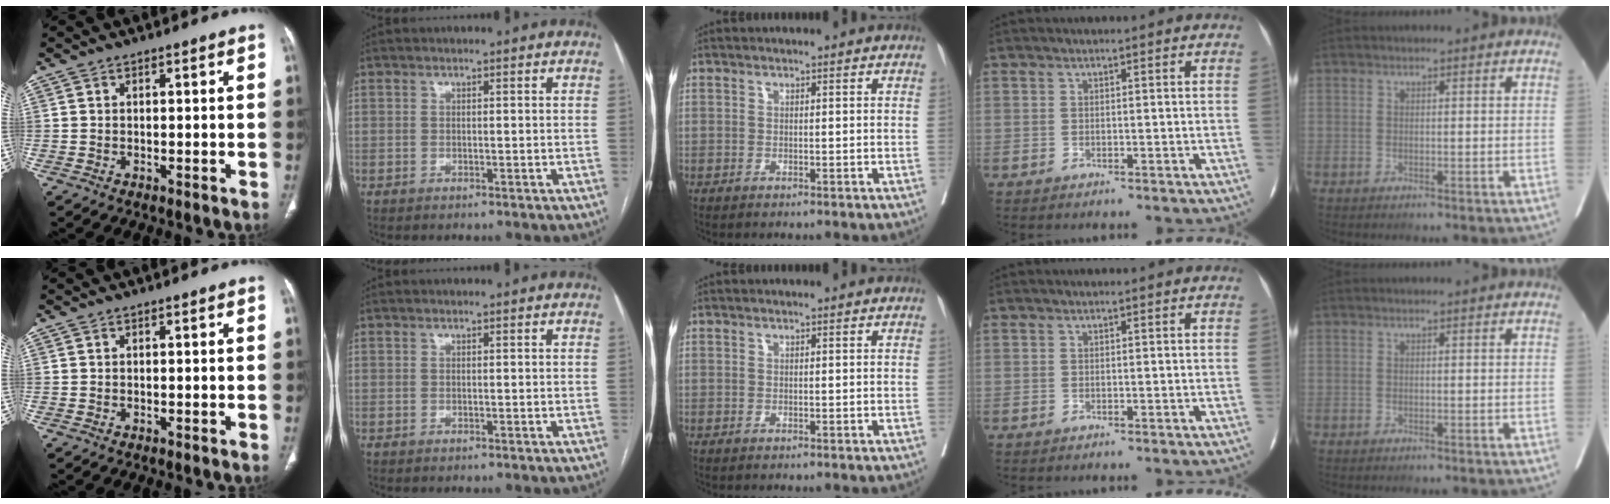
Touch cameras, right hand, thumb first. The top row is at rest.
{}